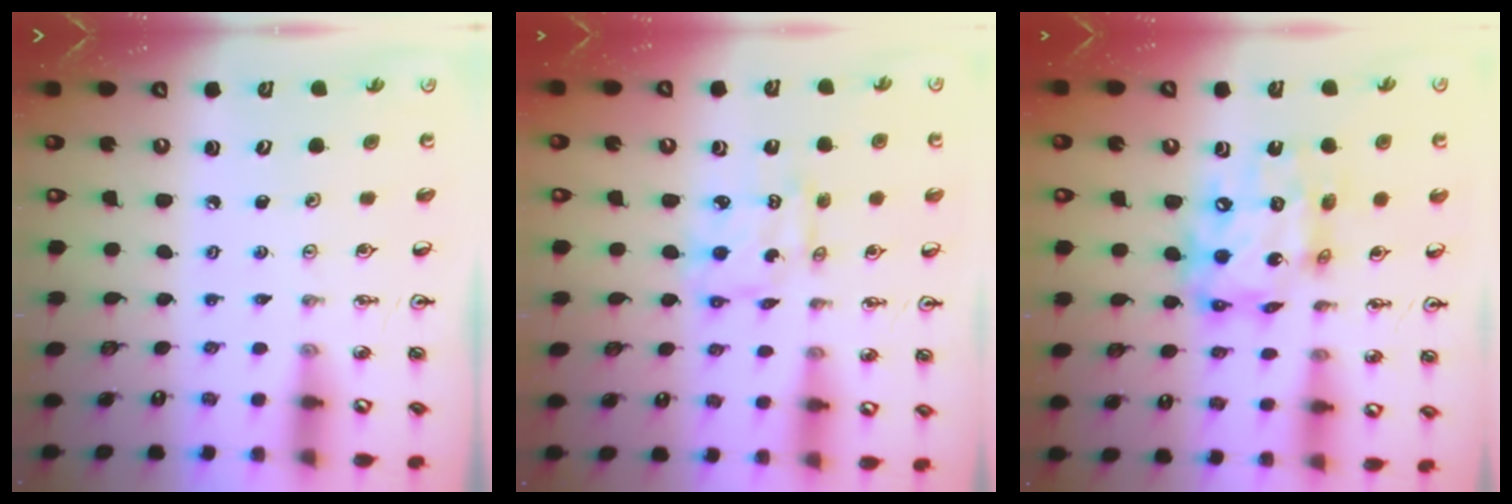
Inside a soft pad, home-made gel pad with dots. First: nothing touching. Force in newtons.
{"total": 4.4, "press": 4.4, "slide": 0.2}
{"total": 14.8, "press": 14.7, "slide": 1.2}